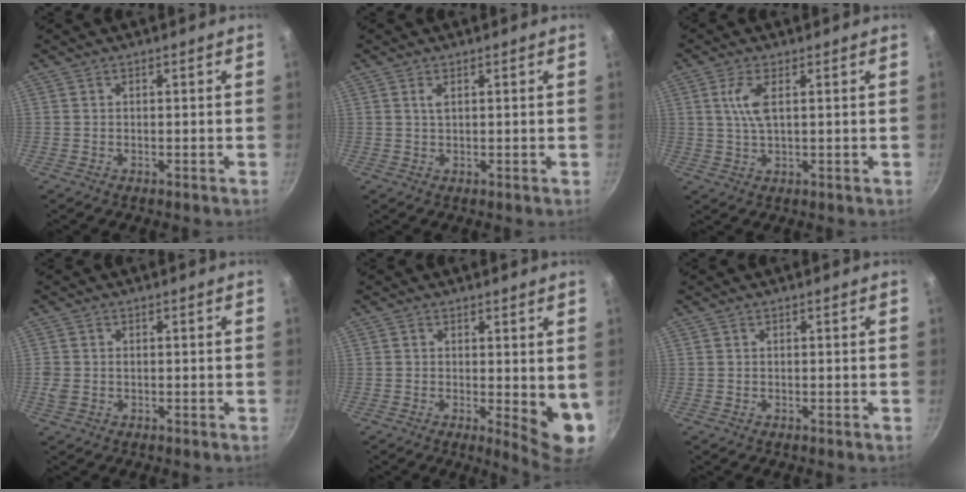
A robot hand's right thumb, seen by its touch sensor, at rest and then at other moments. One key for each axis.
{"total": 1.3, "fx": 0.6, "fy": 0.5, "fz": 1.1, "tx": -0.022, "ty": -0.001, "tz": 0.011}
{"total": 5.0, "fx": 1.4, "fy": 1.6, "fz": 4.5, "tx": -0.102, "ty": 0.002, "tz": 0.030}
{"total": 2.5, "fx": -0.3, "fy": 1.9, "fz": 1.5, "tx": -0.028, "ty": 0.000, "tz": -0.003}
{"total": 7.6, "fx": 0.1, "fy": 2.7, "fz": 7.1, "tx": -0.084, "ty": -0.017, "tz": 0.005}
{"total": 0.0}